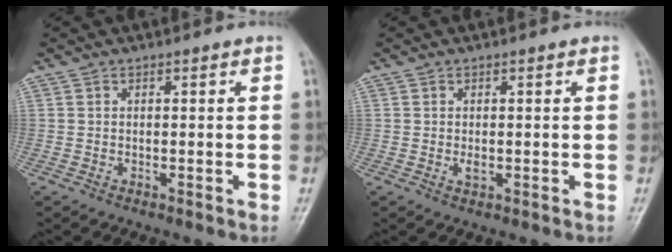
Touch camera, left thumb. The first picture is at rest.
{"total": 1.5, "force": [-0.1, 0.6, 1.4], "torque": [-0.020, -0.001, 0.002]}